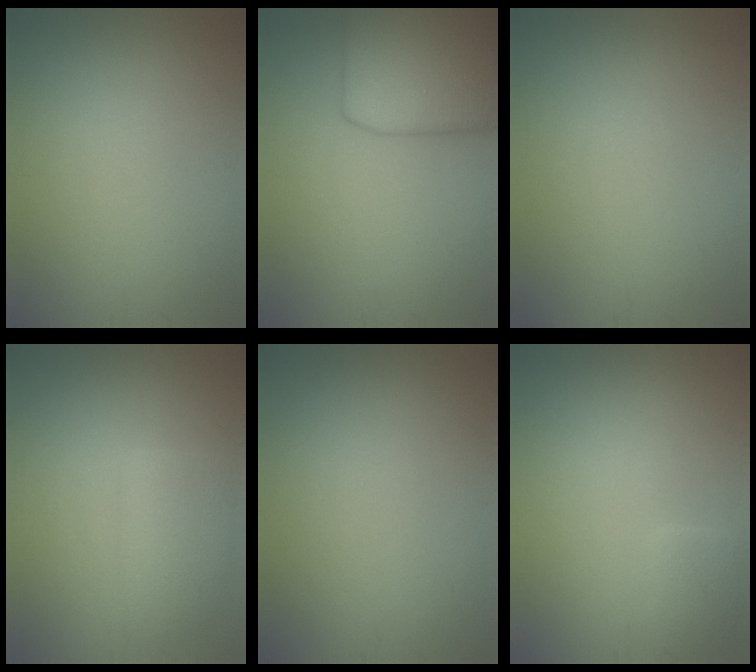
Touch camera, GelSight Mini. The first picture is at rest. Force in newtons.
{"total": 7.8, "press": 7.8, "slide": 0.4}
{"total": 0.0}
{"total": 2.9, "press": 2.8, "slide": 0.3}
{"total": 0.0}
{"total": 1.6, "press": 1.6, "slide": 0.1}